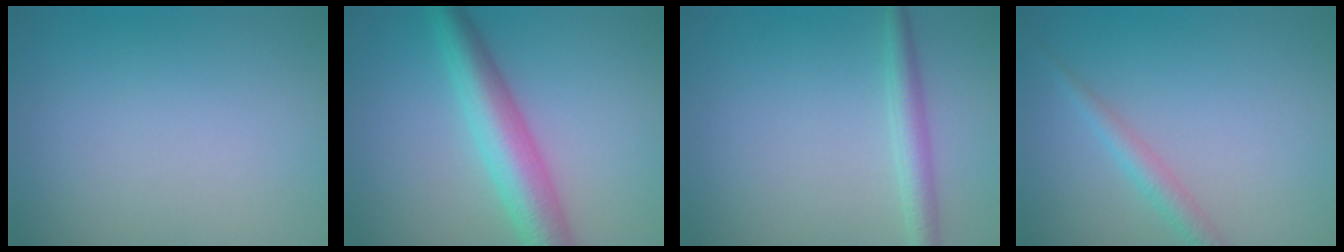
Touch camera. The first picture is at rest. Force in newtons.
{"total": 6.0, "press": 6.0, "slide": 0.1}
{"total": 2.3, "press": 2.3, "slide": 0.1}
{"total": 1.9, "press": 1.9, "slide": 0.1}